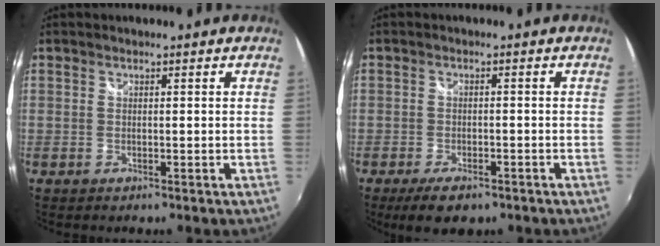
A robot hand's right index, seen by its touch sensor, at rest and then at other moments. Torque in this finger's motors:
{"motor_torque": [-0.04, -0.07, -0.10, -0.08]}